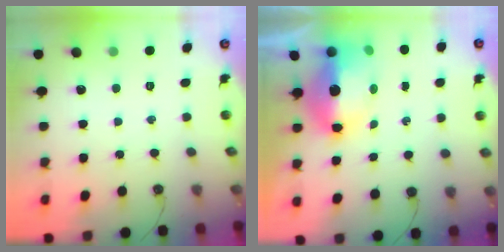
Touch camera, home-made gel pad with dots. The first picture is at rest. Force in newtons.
{"total": 11.0, "press": 10.9, "slide": 1.1}